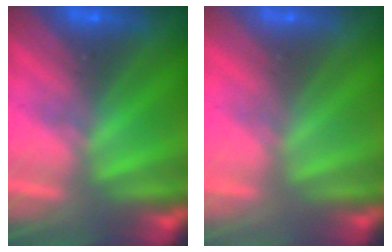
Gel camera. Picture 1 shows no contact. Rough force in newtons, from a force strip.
{"total": 2.9}